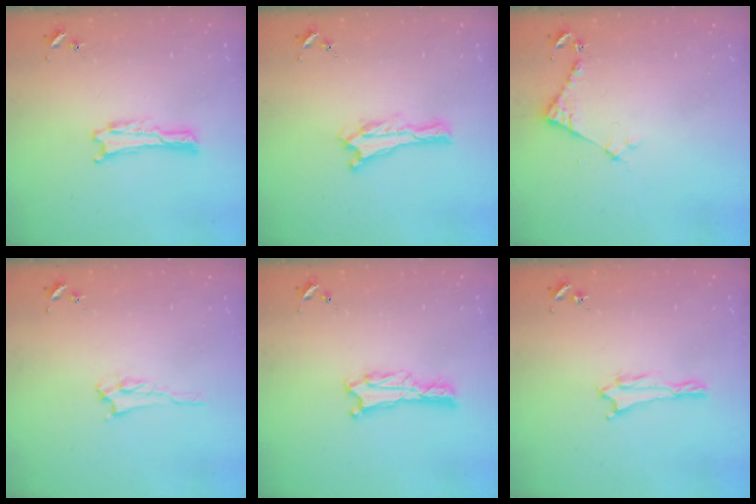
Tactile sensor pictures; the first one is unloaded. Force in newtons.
{"total": 0.0}
{"total": 3.9, "press": 3.9, "slide": 0.3}
{"total": 2.2, "press": 2.2, "slide": 0.3}
{"total": 0.7, "press": 0.7, "slide": 0.1}
{"total": 1.0, "press": 1.0, "slide": 0.1}